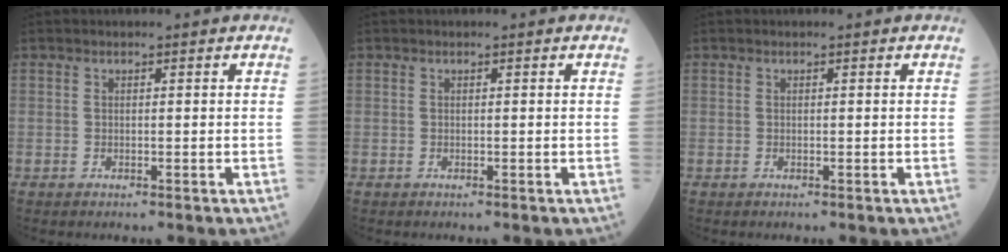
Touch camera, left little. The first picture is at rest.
{"total": 0.0}
{"total": 0.0}